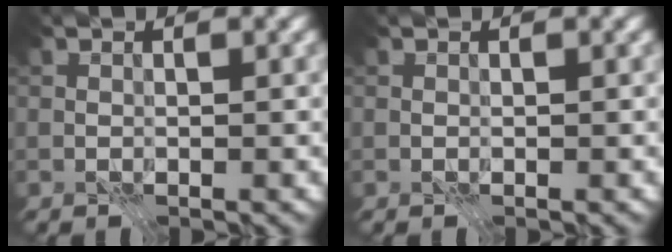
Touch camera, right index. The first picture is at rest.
{"total": 0.0}